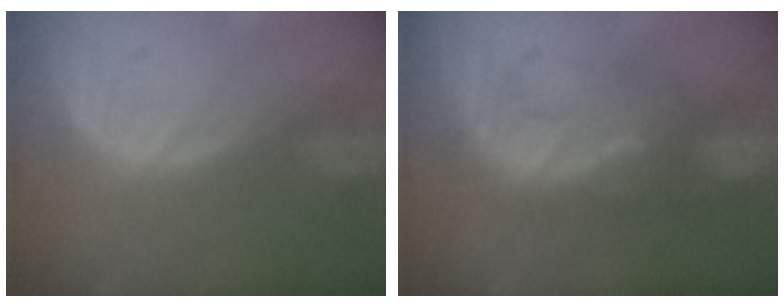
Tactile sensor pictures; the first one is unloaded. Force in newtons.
{"total": 8.0, "press": 7.7, "slide": 2.0}